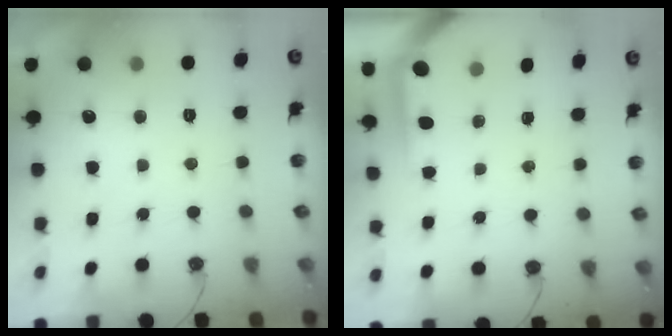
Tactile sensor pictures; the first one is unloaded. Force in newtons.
{"total": 3.6, "press": 3.6, "slide": 0.3}